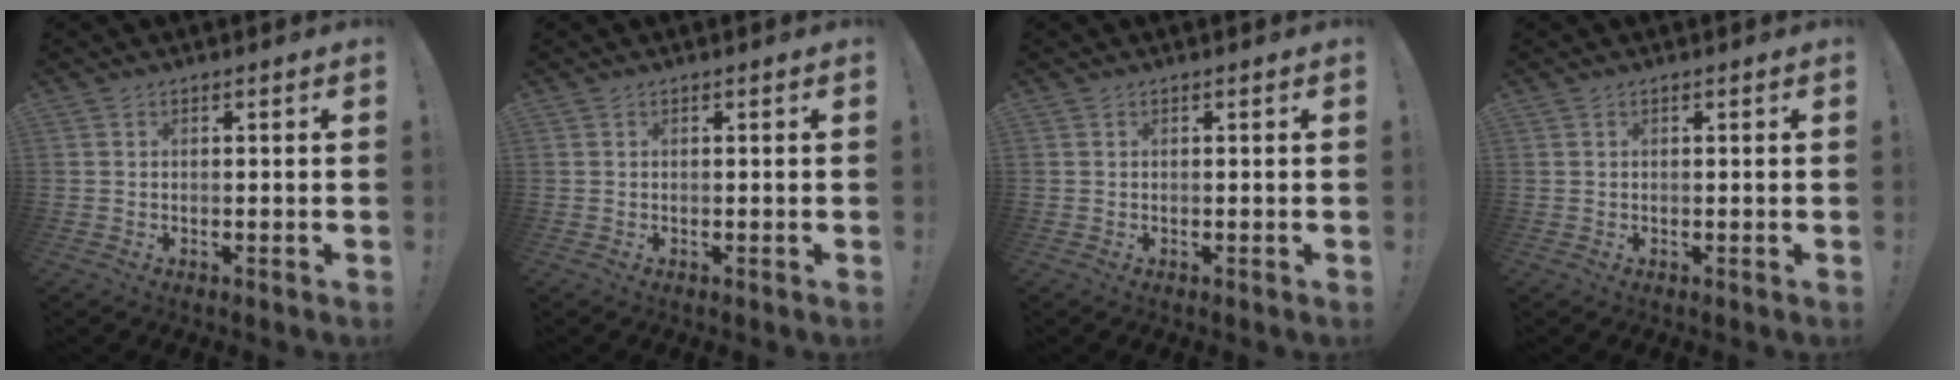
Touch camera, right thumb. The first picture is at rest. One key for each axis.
{"total": 0.0}
{"total": 0.0}
{"total": 0.0}